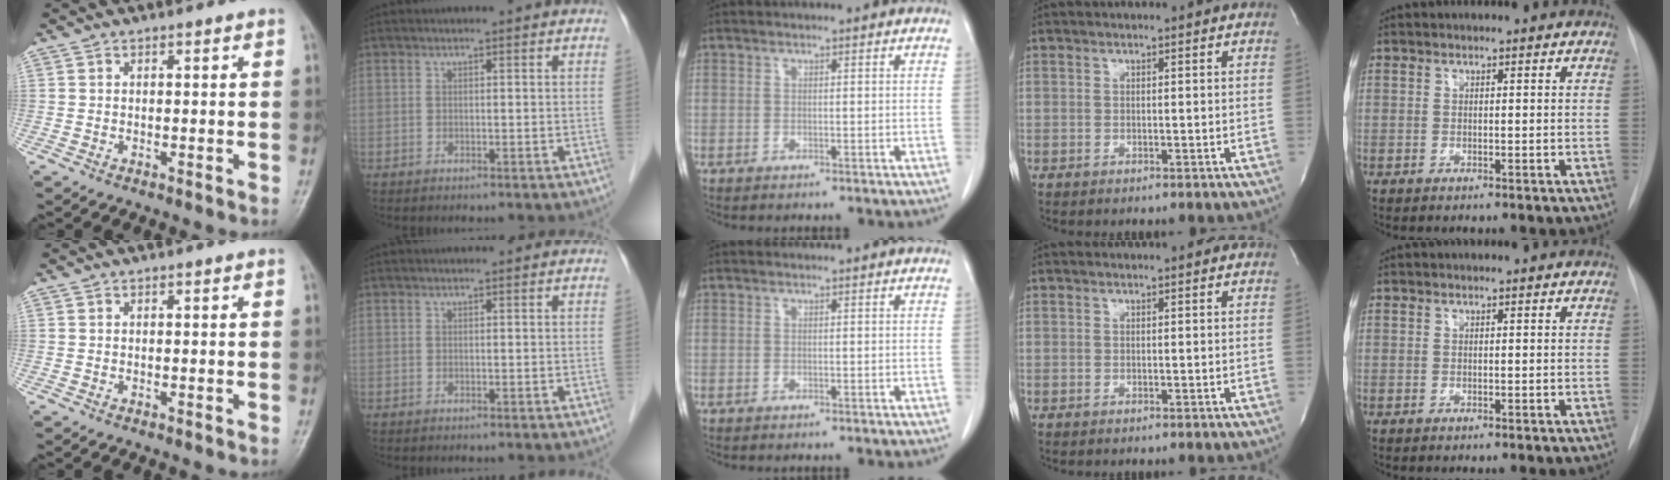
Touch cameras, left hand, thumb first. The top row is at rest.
{}